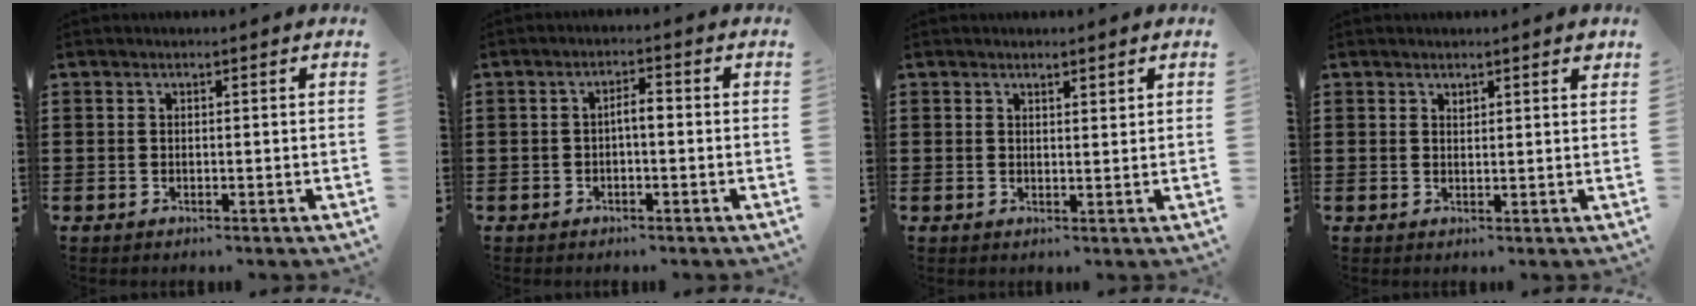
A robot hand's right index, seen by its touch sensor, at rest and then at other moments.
{"total": 2.3, "force": [-0.5, 0.7, 2.2], "torque": [-0.041, 0.005, -0.012]}
{"total": 1.3, "force": [1.2, 0.4, 0.3], "torque": [-0.008, 0.003, 0.022]}
{"total": 1.1, "force": [0.9, 0.4, 0.4], "torque": [0.007, -0.005, 0.013]}